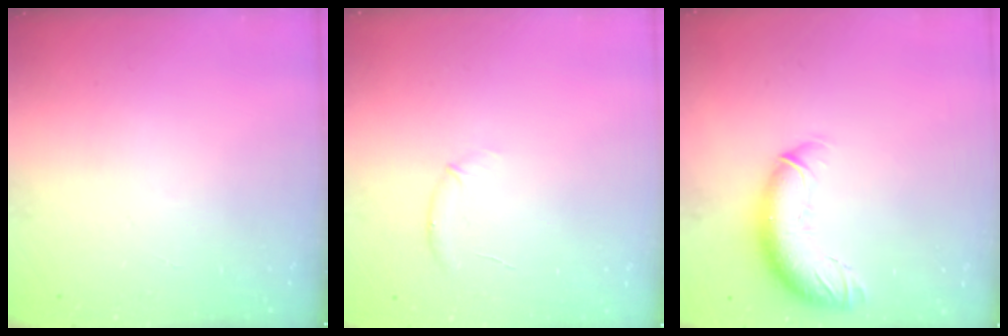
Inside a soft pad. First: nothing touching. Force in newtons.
{"total": 5.8, "press": 5.4, "slide": 2.2}
{"total": 12.0, "press": 11.7, "slide": 3.0}